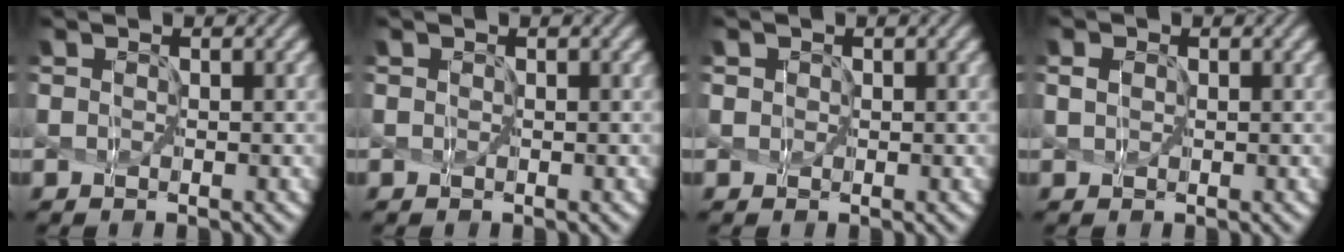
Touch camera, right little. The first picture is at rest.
{"total": 0.0}
{"total": 2.0, "force": [0.8, 1.6, 0.8], "torque": [-0.004, 0.021, -0.004]}
{"total": 0.6, "force": [0.0, 0.5, 0.3], "torque": [-0.014, 0.001, 0.009]}